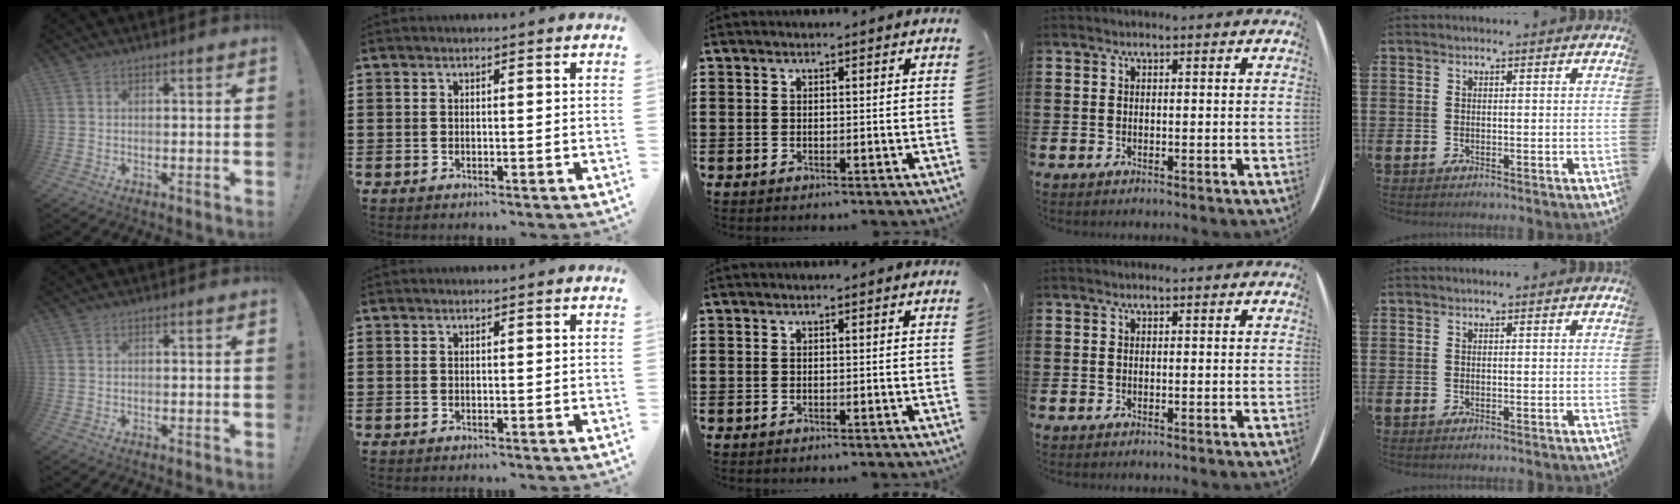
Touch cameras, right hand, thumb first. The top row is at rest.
{}